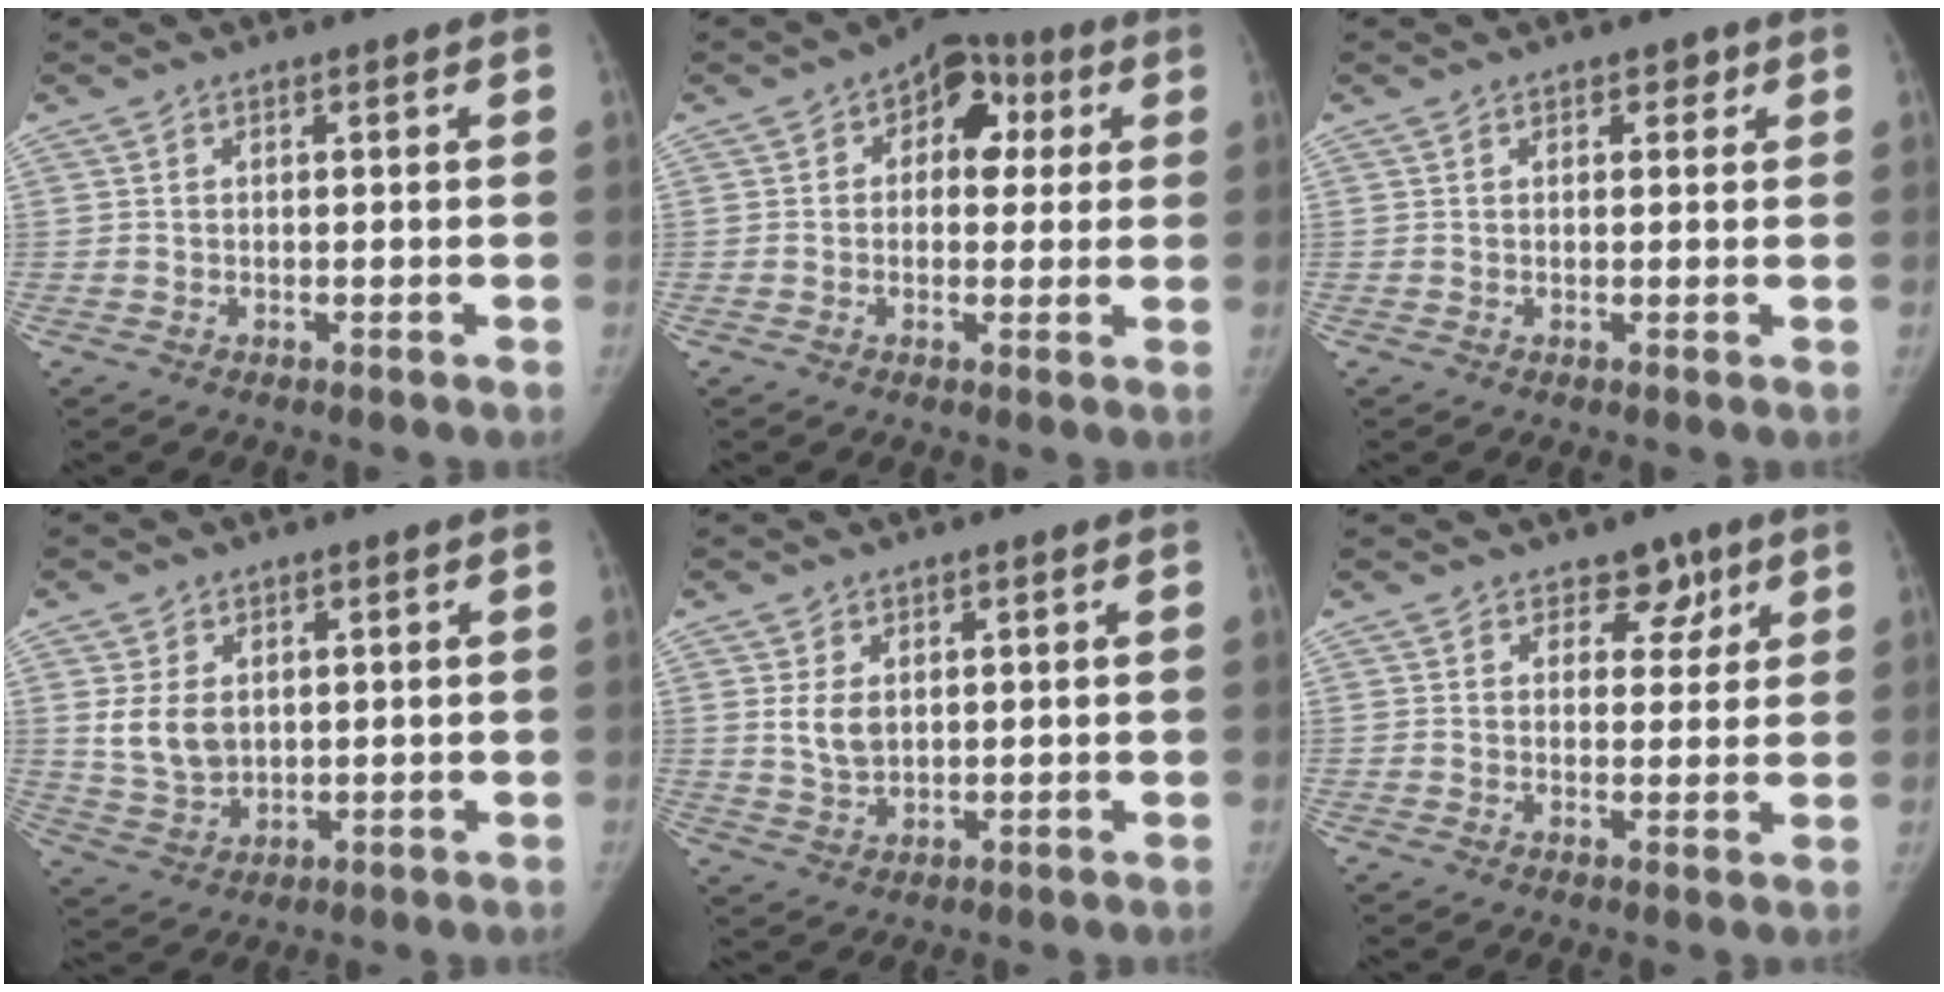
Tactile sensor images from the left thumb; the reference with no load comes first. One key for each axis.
{"total": 9.3, "fx": 2.5, "fy": 6.5, "fz": 6.1, "tx": -0.032, "ty": 0.013, "tz": 0.027}
{"total": 1.4, "fx": 0.8, "fy": 1.0, "fz": 0.6, "tx": 0.009, "ty": -0.002, "tz": 0.008}
{"total": 7.2, "fx": 1.6, "fy": 5.3, "fz": 4.5, "tx": -0.063, "ty": -0.012, "tz": 0.047}
{"total": 4.7, "fx": 1.3, "fy": 3.2, "fz": 3.1, "tx": -0.044, "ty": -0.012, "tz": 0.035}
{"total": 4.6, "fx": 2.8, "fy": 3.3, "fz": 1.6, "tx": 0.015, "ty": -0.013, "tz": 0.039}